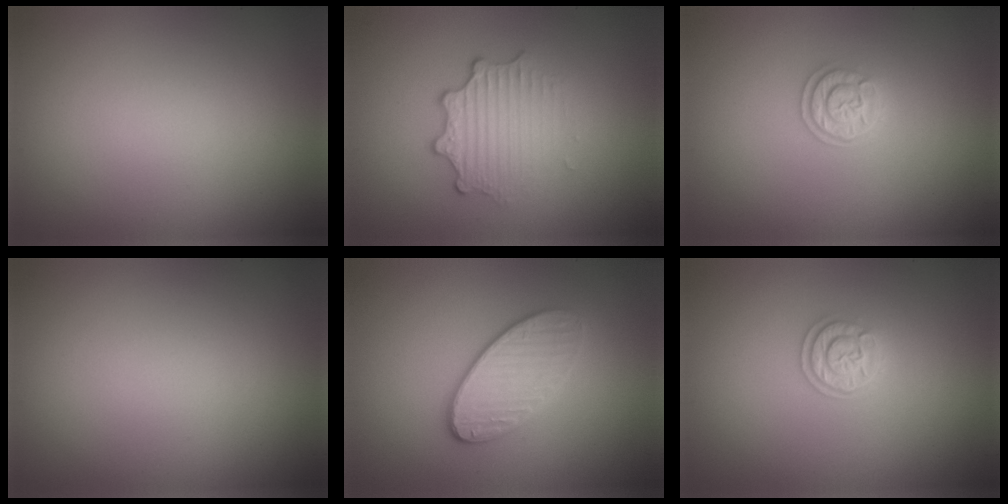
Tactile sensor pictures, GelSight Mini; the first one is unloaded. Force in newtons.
{"total": 3.4, "press": 2.7, "slide": 2.0}
{"total": 2.2, "press": 2.1, "slide": 0.9}
{"total": 0.0}
{"total": 3.7, "press": 3.2, "slide": 1.9}
{"total": 2.2, "press": 2.1, "slide": 0.9}